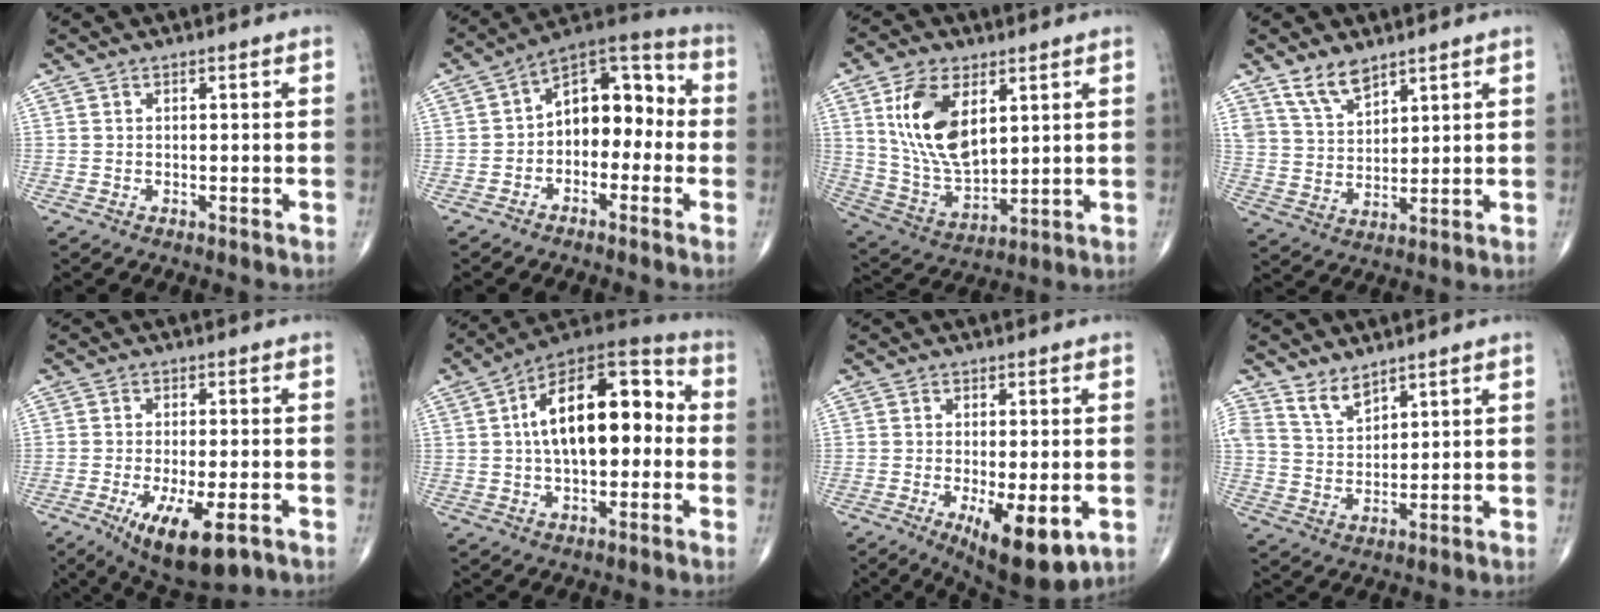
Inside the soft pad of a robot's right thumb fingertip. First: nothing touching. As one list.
[{"total": 12.0, "force": [-1.2, 7.8, 9.0], "torque": [-0.093, 0.047, -0.039]}, {"total": 15.4, "force": [5.2, 8.3, 11.9], "torque": [-0.216, -0.023, 0.111]}, {"total": 6.9, "force": [5.2, 3.2, 3.3], "torque": [-0.046, -0.031, 0.106]}, {"total": 11.8, "force": [-5.4, 4.0, 9.7], "torque": [-0.155, -0.012, -0.079]}, {"total": 19.1, "force": [1.5, 9.9, 16.3], "torque": [-0.234, 0.043, 0.014]}, {"total": 11.5, "force": [-3.8, 4.0, 10.1], "torque": [-0.145, -0.019, -0.049]}, {"total": 4.8, "force": [4.0, 2.1, 1.7], "torque": [-0.017, -0.033, 0.085]}]